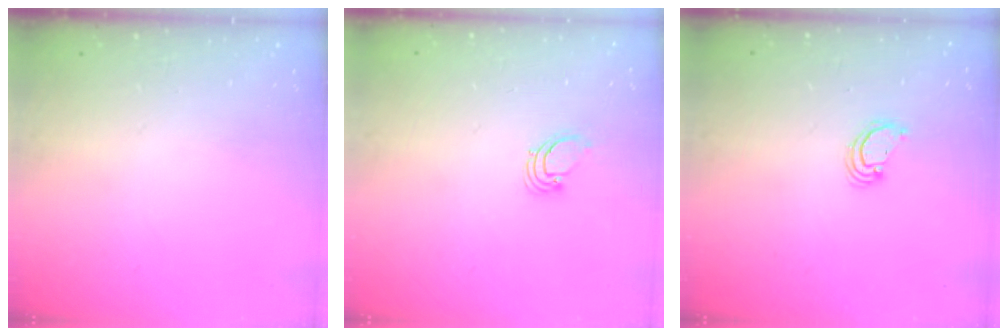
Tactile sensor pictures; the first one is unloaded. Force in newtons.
{"total": 1.9, "press": 1.9, "slide": 0.1}
{"total": 2.6, "press": 2.6, "slide": 0.2}